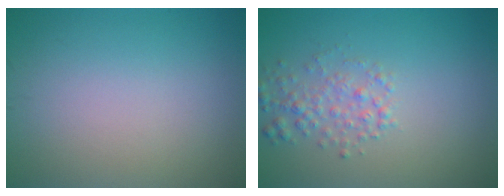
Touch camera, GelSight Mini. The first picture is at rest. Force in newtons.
{"total": 2.3, "press": 2.3, "slide": 0.1}